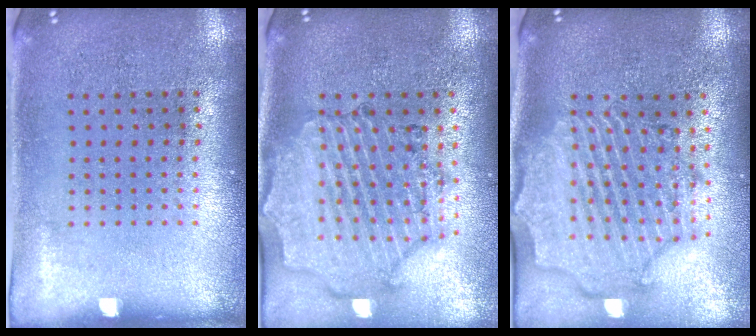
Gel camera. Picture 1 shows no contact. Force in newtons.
{"total": 1.6, "press": 1.6, "slide": 0.4}
{"total": 2.6, "press": 2.4, "slide": 1.1}